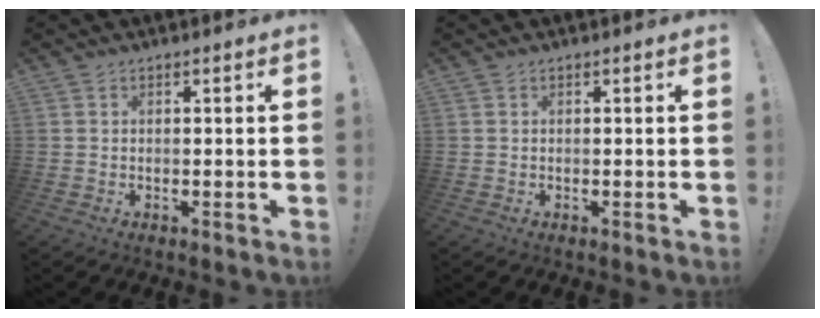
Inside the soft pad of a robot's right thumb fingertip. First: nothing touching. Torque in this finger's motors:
{"motor_torque": [0.01, 0.02, -0.02, 0.01, 0.04]}